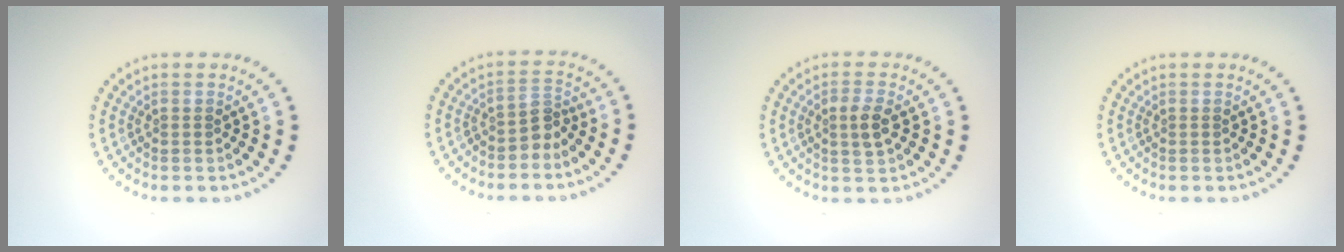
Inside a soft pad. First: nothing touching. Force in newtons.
{"total": 2.0, "press": 1.5, "slide": 1.3}
{"total": 2.3, "press": 2.2, "slide": 0.5}
{"total": 0.0}